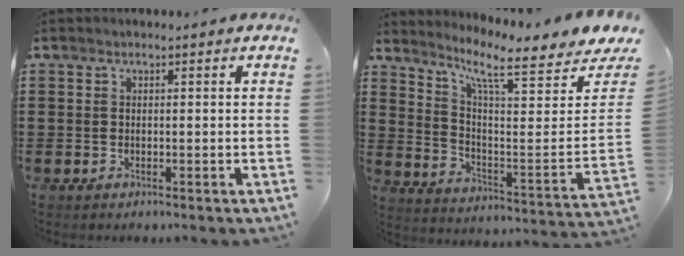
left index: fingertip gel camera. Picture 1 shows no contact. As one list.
[{"total": 8.7, "force": [7.1, 0.4, 5.0], "torque": [-0.116, -0.062, 0.112]}]